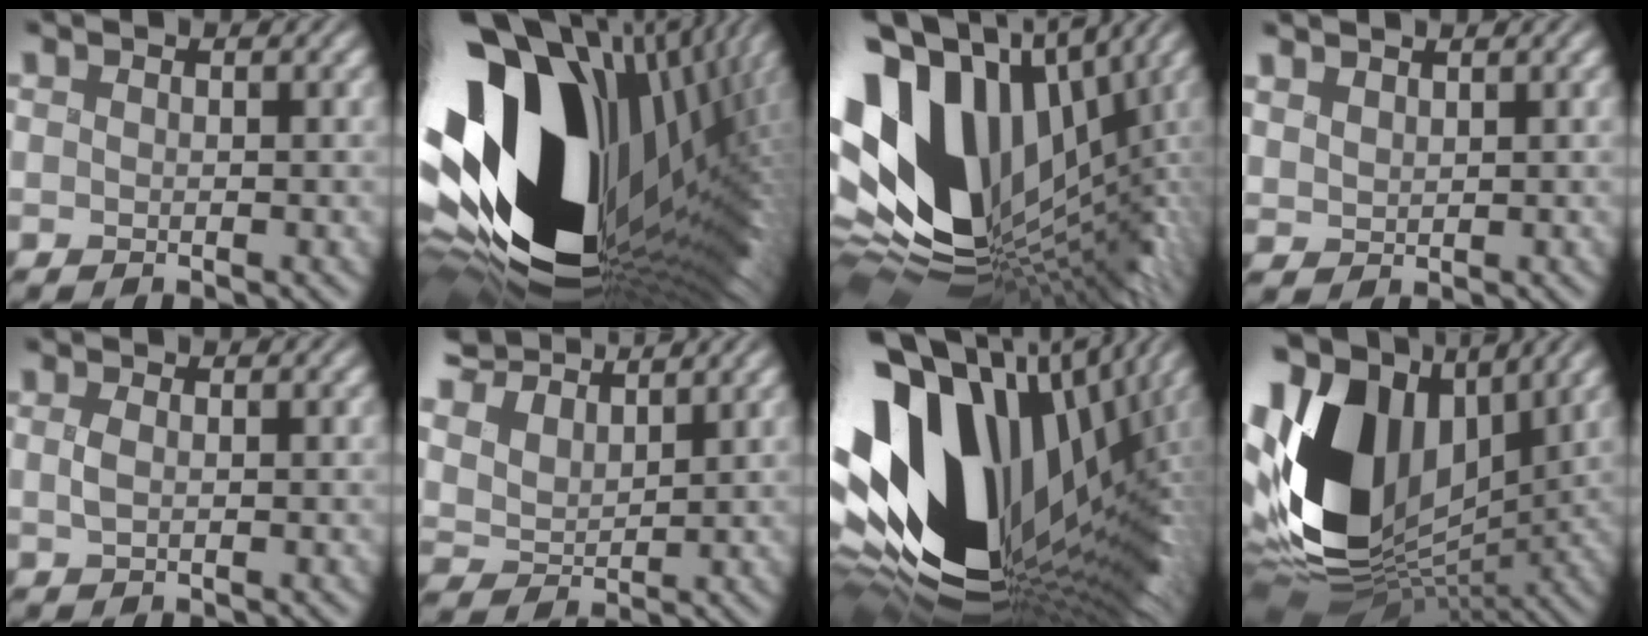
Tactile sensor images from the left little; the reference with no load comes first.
{"total": 21.2, "force": [0.3, 11.9, 17.5], "torque": [-0.317, -0.060, 0.024]}
{"total": 17.8, "force": [2.9, 11.6, 13.1], "torque": [-0.272, -0.018, 0.075]}
{"total": 1.8, "force": [1.6, 0.7, 0.3], "torque": [-0.011, 0.004, 0.041]}
{"total": 1.1, "force": [0.1, 0.5, 1.0], "torque": [-0.024, 0.001, 0.002]}
{"total": 8.9, "force": [7.2, 3.9, 3.5], "torque": [-0.115, -0.001, 0.130]}
{"total": 19.6, "force": [1.8, 11.5, 15.8], "torque": [-0.287, -0.043, 0.053]}
{"total": 17.4, "force": [2.6, 12.1, 12.3], "torque": [-0.271, -0.008, 0.062]}